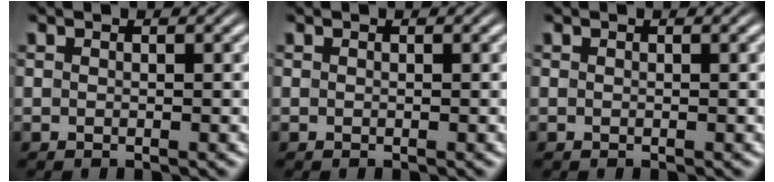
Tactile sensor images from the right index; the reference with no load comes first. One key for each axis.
{"total": 0.0}
{"total": 0.0}